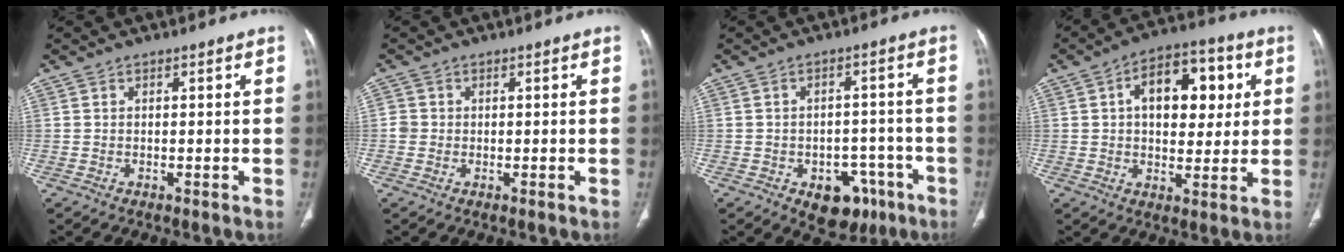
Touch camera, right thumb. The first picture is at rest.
{"total": 1.7, "force": [-0.2, 1.7, 0.4], "torque": [0.000, 0.006, -0.007]}
{"total": 9.7, "force": [-5.1, 6.4, 5.3], "torque": [-0.033, 0.036, -0.058]}
{"total": 14.6, "force": [3.4, 8.7, 11.2], "torque": [-0.123, 0.010, 0.046]}